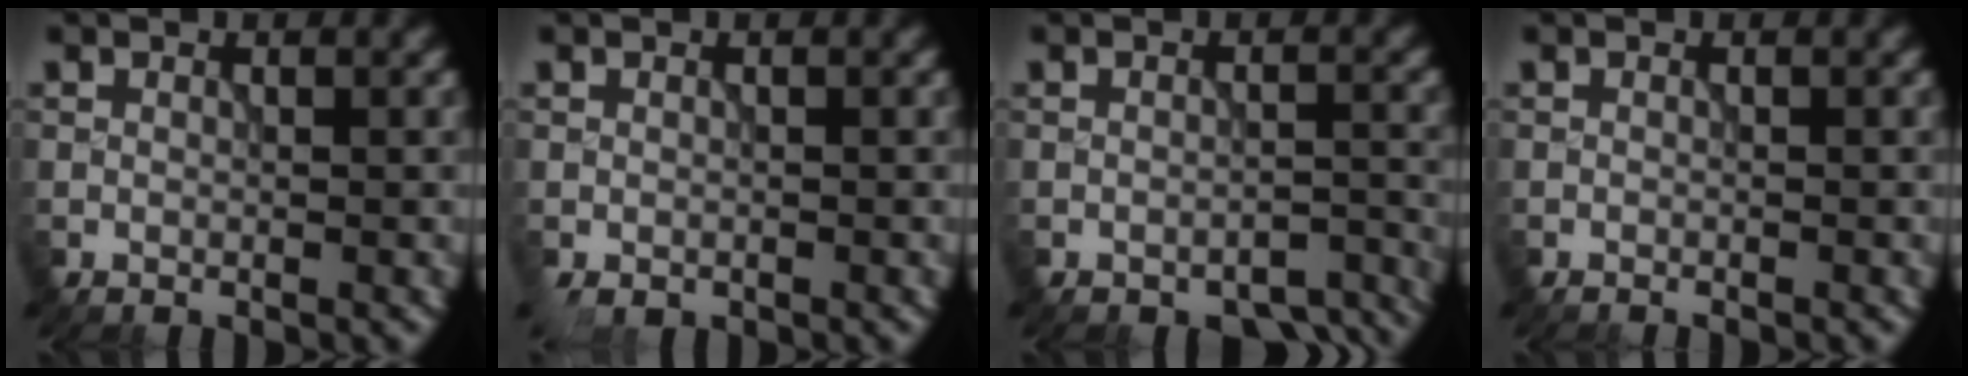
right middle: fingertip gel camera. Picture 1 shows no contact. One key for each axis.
{"total": 1.1, "fx": -0.7, "fy": 0.6, "fz": 0.6, "tx": -0.014, "ty": -0.006, "tz": -0.012}
{"total": 4.1, "fx": -3.6, "fy": 1.3, "fz": 1.5, "tx": -0.028, "ty": -0.003, "tz": -0.034}
{"total": 0.7, "fx": -0.7, "fy": 0.0, "fz": 0.2, "tx": 0.004, "ty": -0.002, "tz": -0.013}